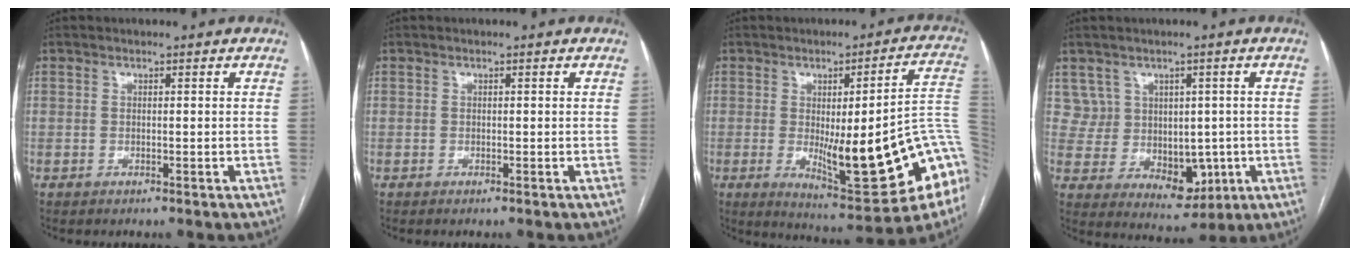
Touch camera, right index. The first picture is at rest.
{"total": 0.0}
{"total": 21.3, "force": [-4.8, 3.6, 20.4], "torque": [-0.190, 0.001, -0.048]}
{"total": 9.2, "force": [1.4, 8.7, 2.9], "torque": [-0.056, 0.032, 0.056]}